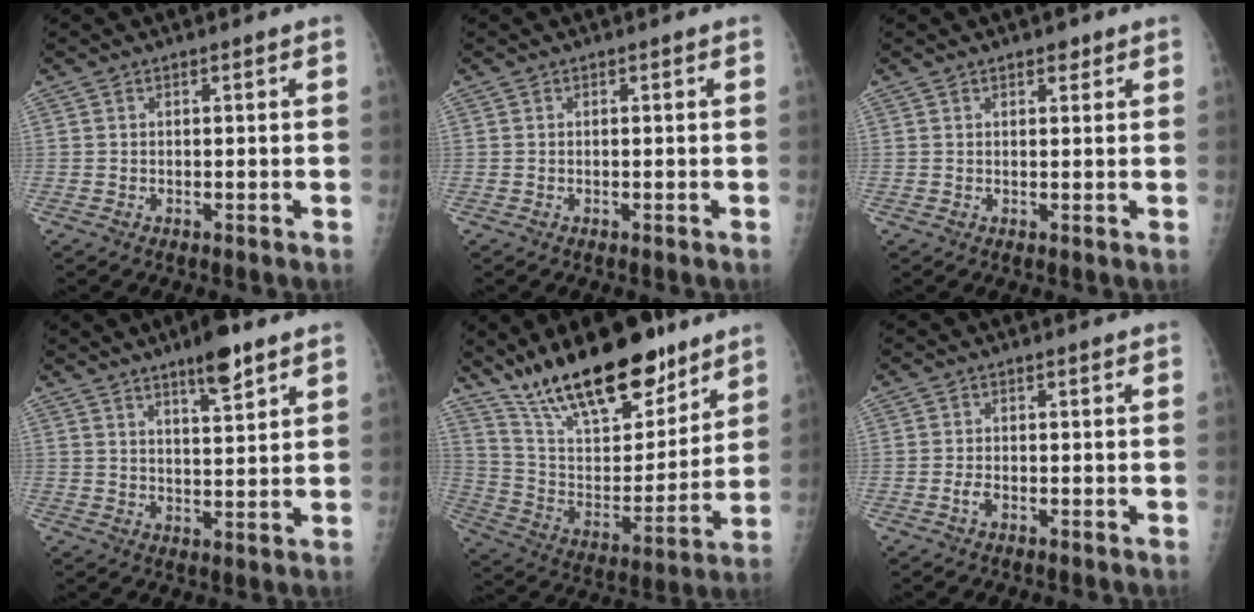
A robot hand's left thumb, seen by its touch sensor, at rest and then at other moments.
{"total": 0.0}
{"total": 1.8, "force": [1.3, 0.9, 0.9], "torque": [-0.005, -0.006, 0.015]}
{"total": 7.5, "force": [5.0, 1.6, 5.3], "torque": [-0.077, -0.029, 0.081]}
{"total": 24.1, "force": [17.6, 8.9, 13.9], "torque": [-0.191, -0.079, 0.302]}
{"total": 1.3, "force": [-0.6, 0.5, 1.0], "torque": [-0.024, 0.000, -0.012]}